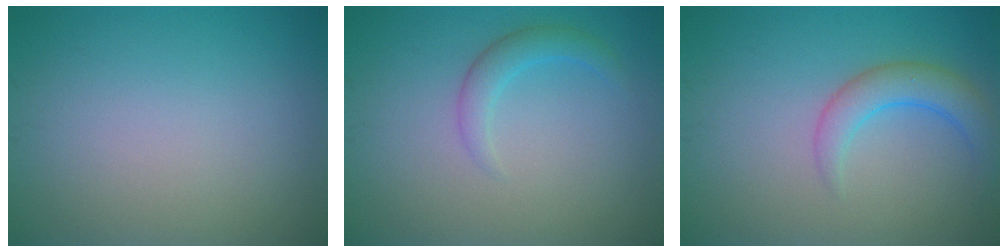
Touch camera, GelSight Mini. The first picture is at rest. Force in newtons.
{"total": 2.0, "press": 2.0, "slide": 0.2}
{"total": 3.4, "press": 3.4, "slide": 0.3}